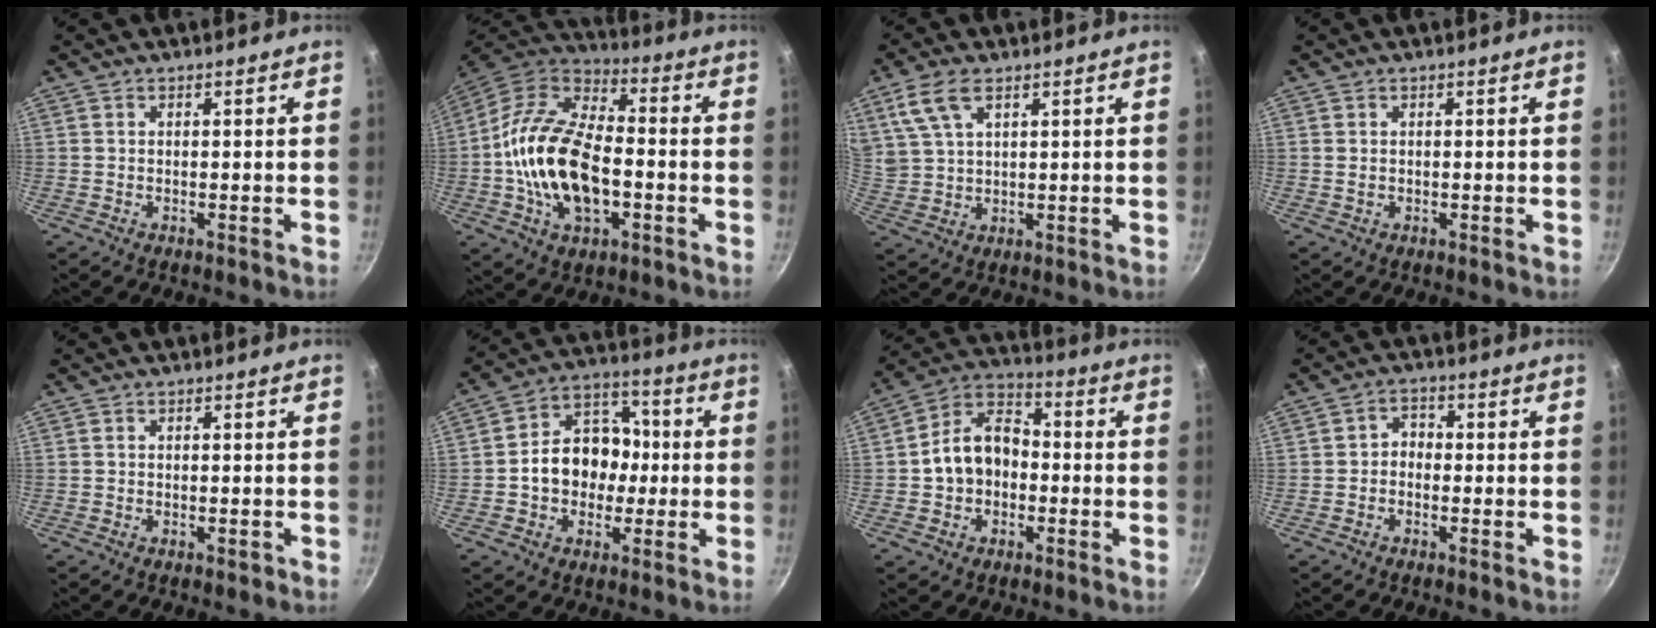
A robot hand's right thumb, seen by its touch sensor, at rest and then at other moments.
{"total": 20.8, "force": [-3.1, 12.0, 16.7], "torque": [-0.296, 0.033, -0.066]}
{"total": 7.9, "force": [4.1, 4.0, 5.4], "torque": [-0.106, -0.008, 0.090]}
{"total": 0.9, "force": [0.1, 0.8, 0.4], "torque": [-0.007, 0.001, 0.002]}
{"total": 0.8, "force": [-0.4, 0.5, 0.5], "torque": [-0.004, 0.003, -0.006]}
{"total": 13.5, "force": [-1.1, 10.7, 8.1], "torque": [-0.079, 0.035, -0.032]}
{"total": 11.4, "force": [-1.3, 8.5, 7.5], "torque": [-0.095, 0.039, -0.039]}
{"total": 2.9, "force": [-0.9, 2.3, 1.5], "torque": [-0.011, 0.016, -0.025]}